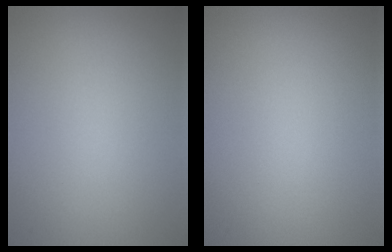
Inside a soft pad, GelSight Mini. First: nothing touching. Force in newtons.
{"total": 0.0}